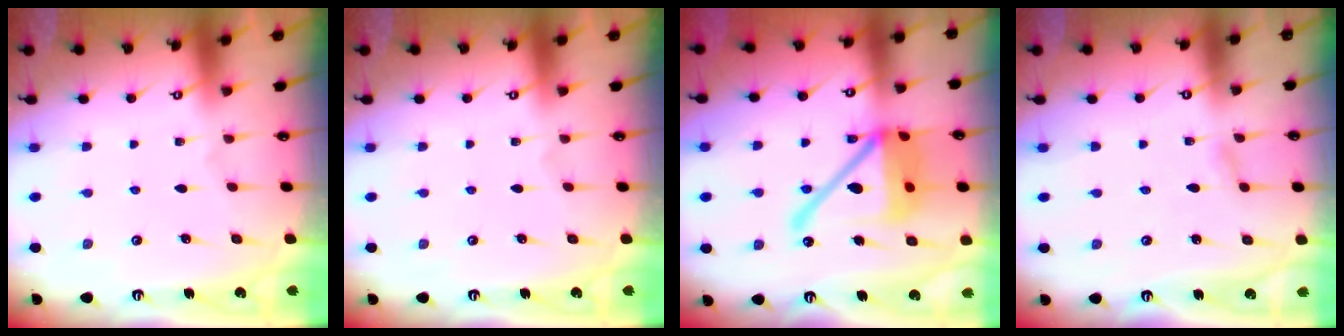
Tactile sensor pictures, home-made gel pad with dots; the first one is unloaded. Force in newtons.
{"total": 0.0}
{"total": 20.2, "press": 20.0, "slide": 2.8}
{"total": 1.6, "press": 1.6, "slide": 0.1}